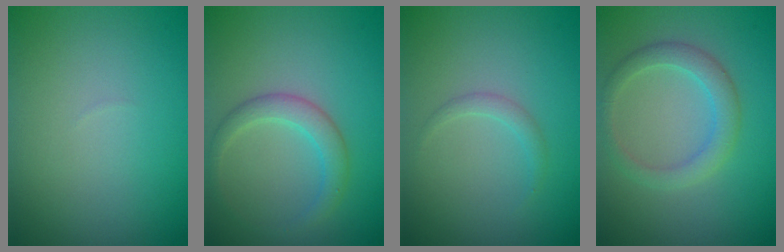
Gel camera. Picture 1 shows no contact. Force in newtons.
{"total": 2.5, "press": 2.5, "slide": 0.1}
{"total": 1.0, "press": 1.0, "slide": 0.1}
{"total": 2.7, "press": 2.7, "slide": 0.0}